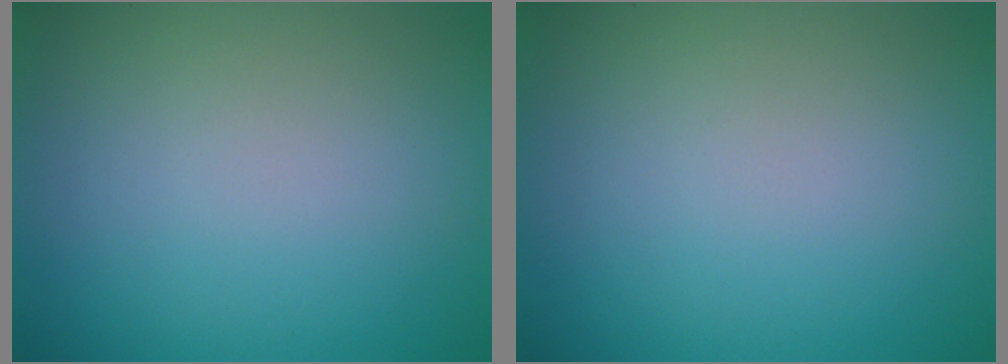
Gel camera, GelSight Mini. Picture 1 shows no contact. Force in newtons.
{"total": 0.0}